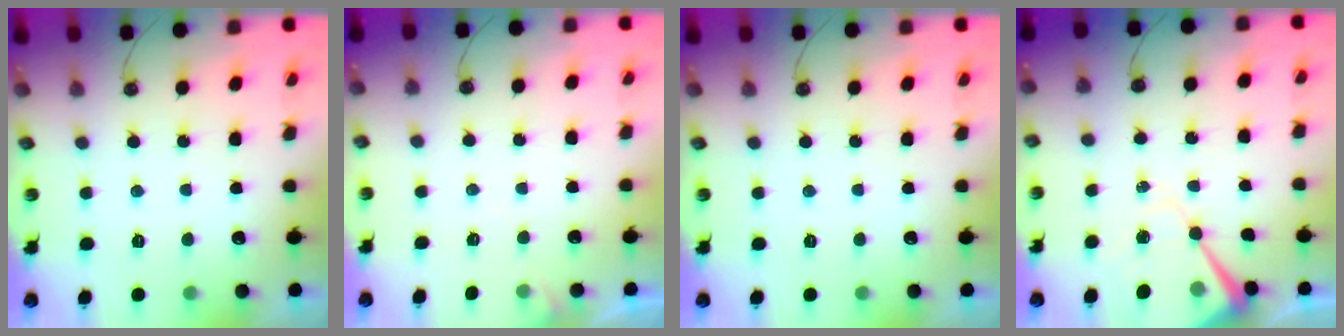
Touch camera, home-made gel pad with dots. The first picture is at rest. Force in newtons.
{"total": 3.8, "press": 3.8, "slide": 0.5}
{"total": 0.0}
{"total": 11.4, "press": 11.3, "slide": 1.1}